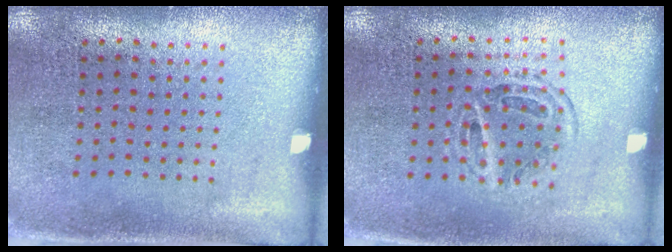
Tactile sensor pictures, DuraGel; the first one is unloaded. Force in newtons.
{"total": 1.1, "press": 0.9, "slide": 0.6}